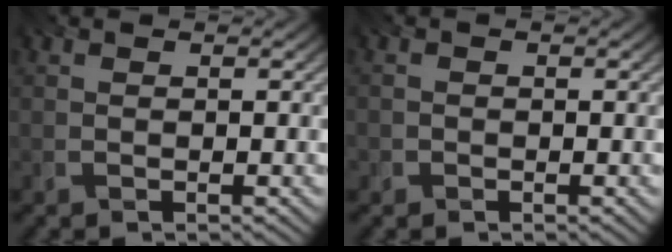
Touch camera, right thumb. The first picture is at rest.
{"total": 0.8, "force": [-0.6, 0.5, -0.4], "torque": [0.011, -0.001, -0.015]}